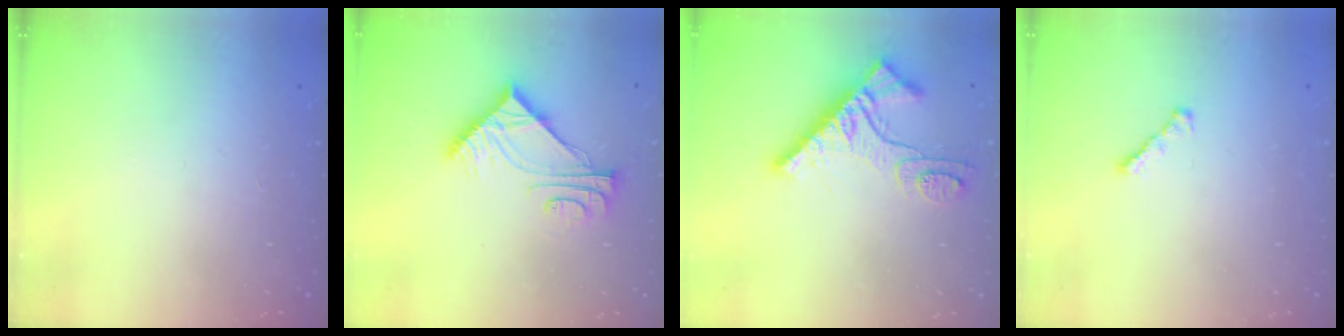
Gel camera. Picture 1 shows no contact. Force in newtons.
{"total": 8.7, "press": 8.7, "slide": 0.1}
{"total": 11.0, "press": 11.0, "slide": 1.1}
{"total": 2.4, "press": 2.3, "slide": 0.6}